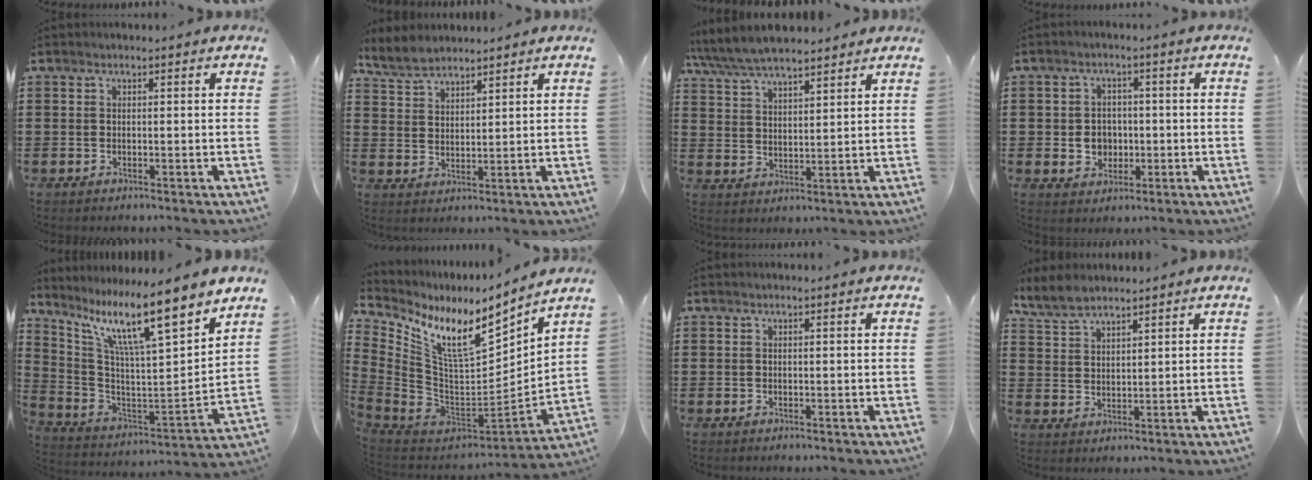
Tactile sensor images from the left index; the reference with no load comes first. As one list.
[{"total": 4.4, "force": [4.0, 1.4, 1.0], "torque": [-0.036, -0.003, 0.076]}, {"total": 6.4, "force": [6.0, 1.3, 2.0], "torque": [-0.060, -0.018, 0.108]}, {"total": 4.1, "force": [-0.5, 3.7, 1.6], "torque": [-0.037, 0.004, -0.015]}, {"total": 13.0, "force": [9.7, 1.0, 8.6], "torque": [-0.187, -0.068, 0.152]}, {"total": 11.2, "force": [6.5, 4.0, 8.2], "torque": [-0.176, -0.053, 0.109]}, {"total": 0.0}, {"total": 4.3, "force": [3.8, 1.2, 1.4], "torque": [-0.041, -0.004, 0.072]}]